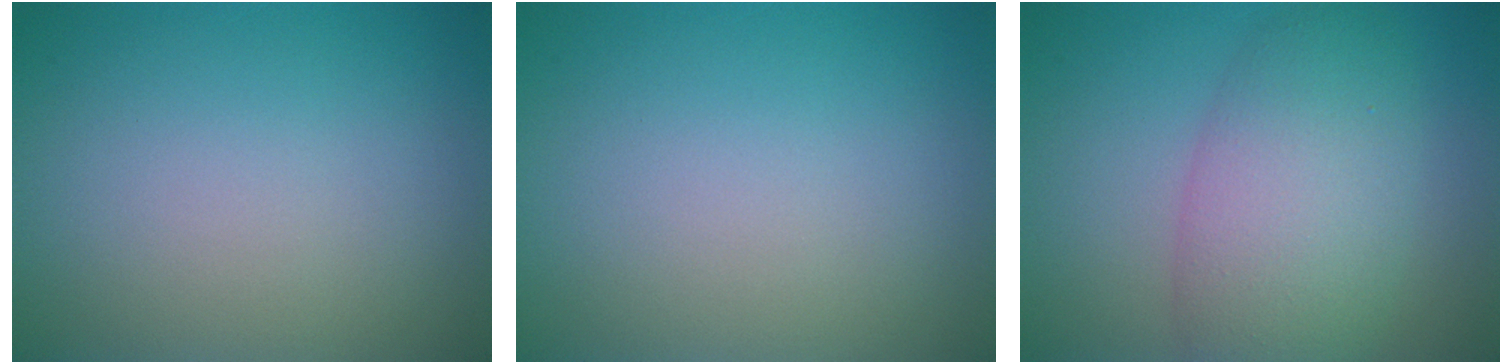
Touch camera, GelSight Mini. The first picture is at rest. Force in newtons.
{"total": 0.0}
{"total": 6.9, "press": 6.9, "slide": 0.4}